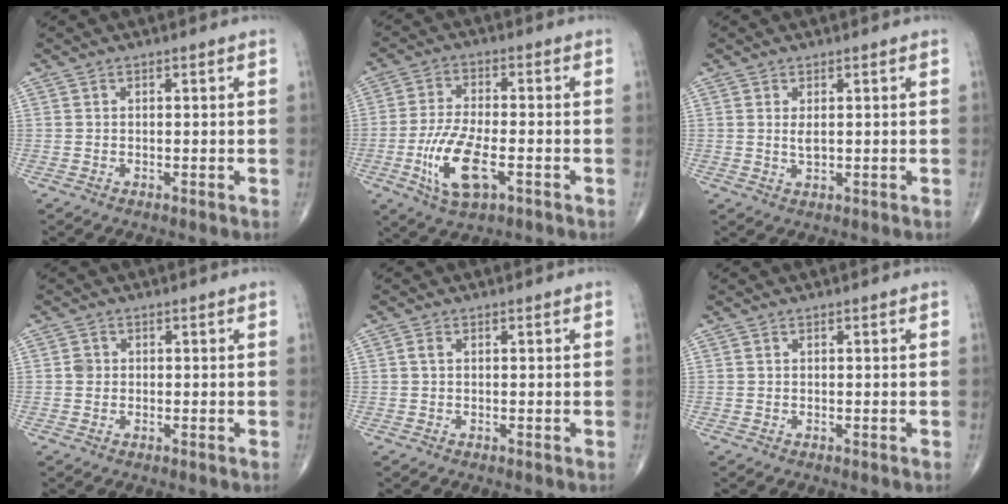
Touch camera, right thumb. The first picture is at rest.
{"total": 11.0, "force": [-3.7, 4.4, 9.3], "torque": [-0.192, 0.007, -0.065]}
{"total": 1.8, "force": [0.4, 0.8, 1.6], "torque": [-0.026, -0.007, 0.010]}
{"total": 1.4, "force": [0.1, 1.3, 0.6], "torque": [-0.004, 0.003, 0.001]}
{"total": 0.8, "force": [0.1, 0.5, 0.7], "torque": [-0.014, 0.001, 0.000]}
{"total": 0.0}